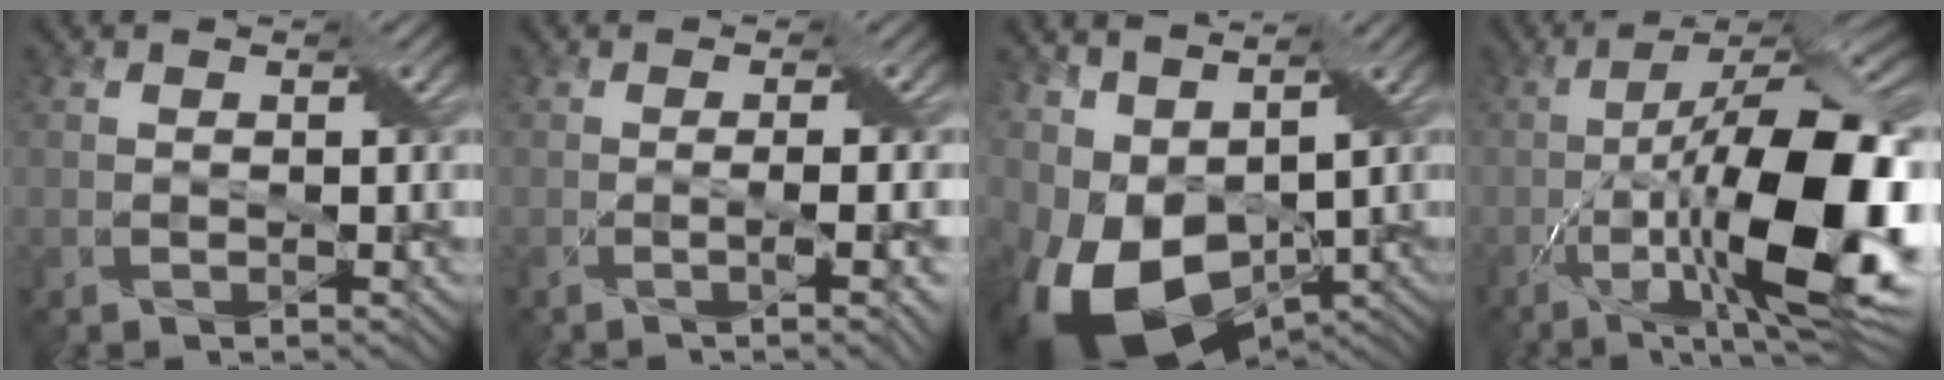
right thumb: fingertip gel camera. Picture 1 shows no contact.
{"total": 4.0, "force": [-0.5, 0.7, 3.9], "torque": [-0.059, 0.005, -0.010]}
{"total": 13.0, "force": [-1.7, 8.2, 9.9], "torque": [-0.223, -0.018, -0.010]}
{"total": 19.5, "force": [-4.8, 6.5, 17.8], "torque": [-0.277, 0.003, -0.076]}